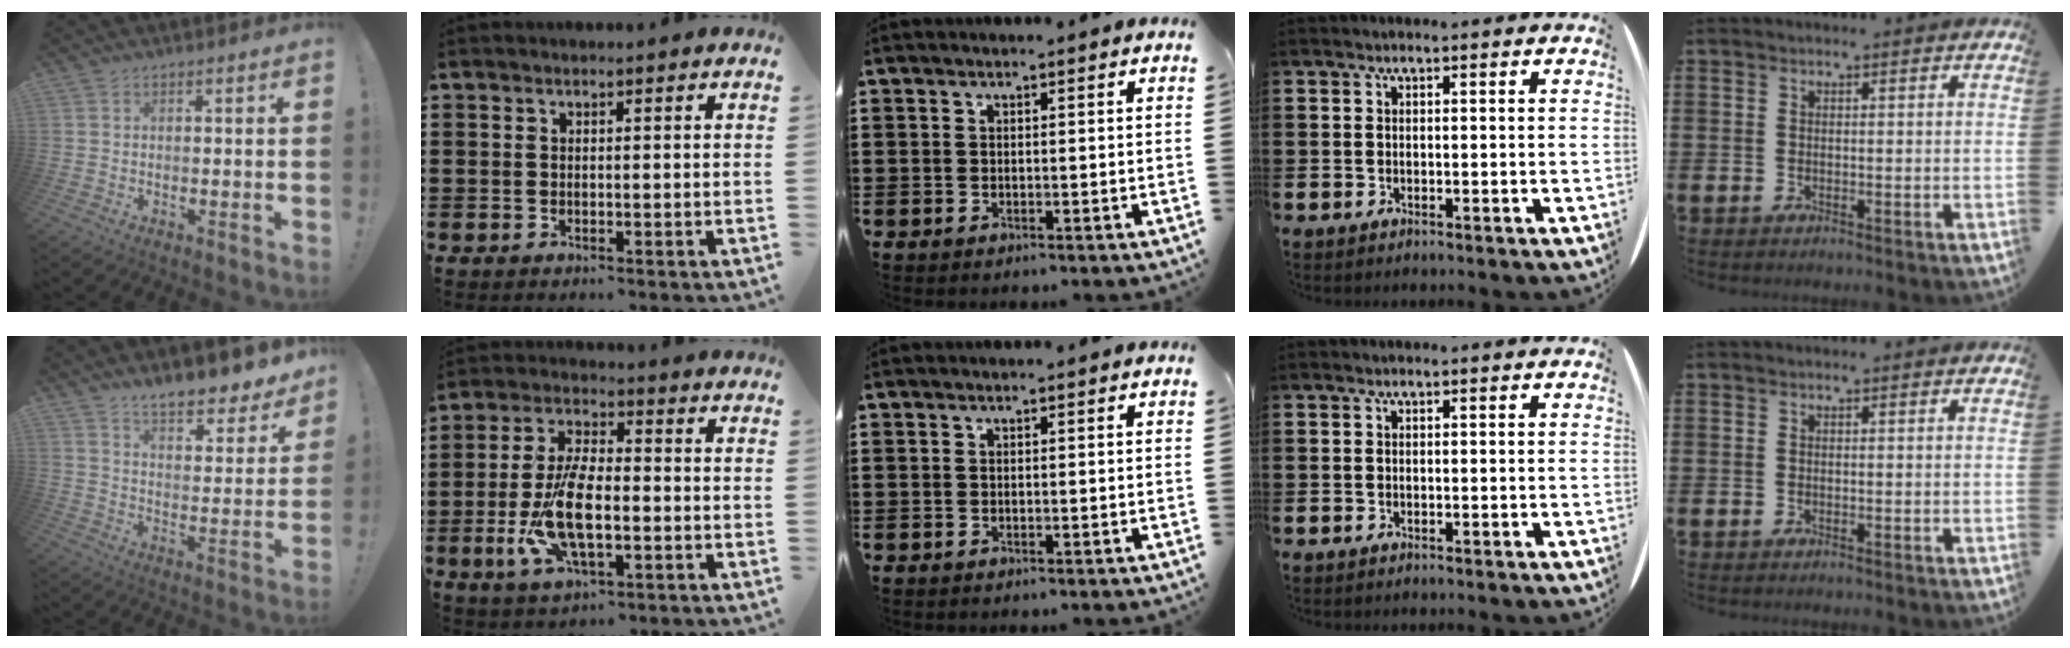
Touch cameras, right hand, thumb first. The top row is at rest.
{"thumb": {"total": 9.9, "force": [8.9, 2.1, 3.7], "torque": [-0.057, -0.078, 0.156]}, "index": {"total": 10.5, "force": [-2.3, 4.4, 9.2], "torque": [-0.203, -0.010, -0.043]}}